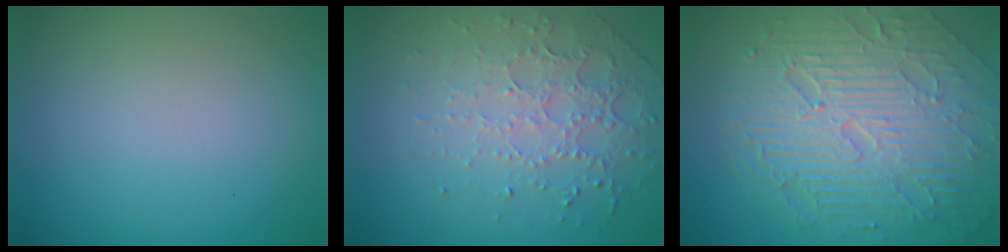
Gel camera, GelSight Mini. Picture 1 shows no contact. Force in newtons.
{"total": 4.5, "press": 3.1, "slide": 3.3}
{"total": 9.9, "press": 6.4, "slide": 7.5}